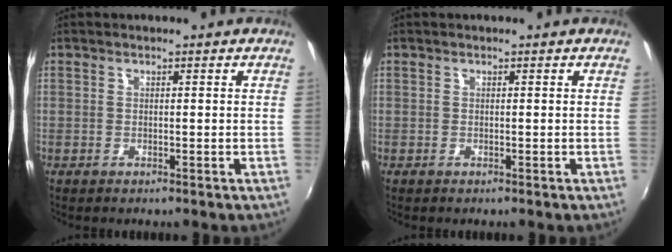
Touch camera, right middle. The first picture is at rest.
{"total": 0.0}